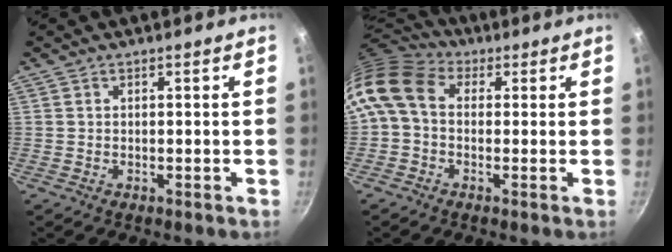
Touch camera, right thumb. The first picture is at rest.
{"total": 11.1, "force": [1.6, 8.2, 7.3], "torque": [-0.144, 0.025, 0.009]}